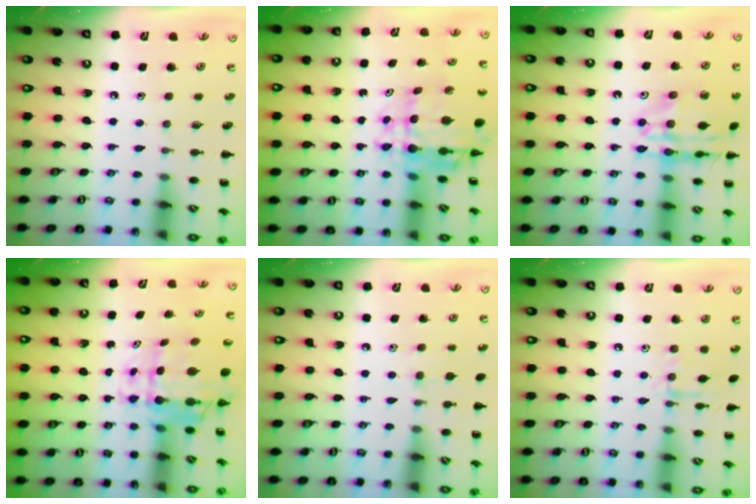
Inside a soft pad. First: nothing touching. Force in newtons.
{"total": 9.3, "press": 8.7, "slide": 3.2}
{"total": 15.2, "press": 15.1, "slide": 2.0}
{"total": 7.5, "press": 6.9, "slide": 2.9}
{"total": 5.3, "press": 4.9, "slide": 2.0}
{"total": 7.8, "press": 7.7, "slide": 1.4}